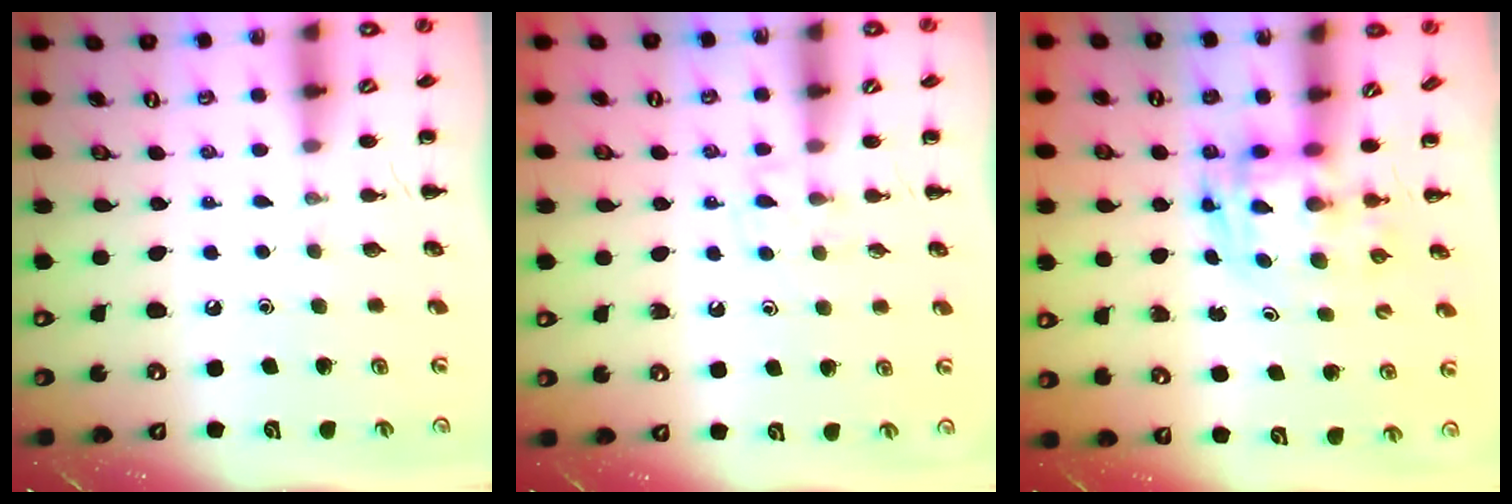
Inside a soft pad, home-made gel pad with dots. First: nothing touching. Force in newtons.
{"total": 4.8, "press": 4.6, "slide": 1.5}
{"total": 3.5, "press": 3.5, "slide": 0.6}